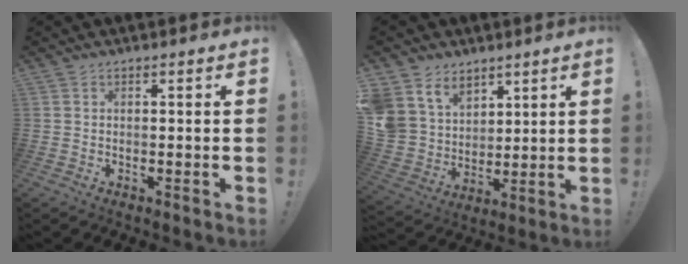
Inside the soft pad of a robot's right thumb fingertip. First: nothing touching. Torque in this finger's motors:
{"motor_torque": [2.20, 2.40, 0.30, 0.18, 0.33]}